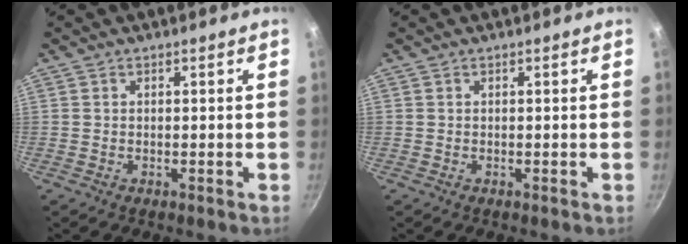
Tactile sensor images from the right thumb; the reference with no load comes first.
{"total": 0.0}